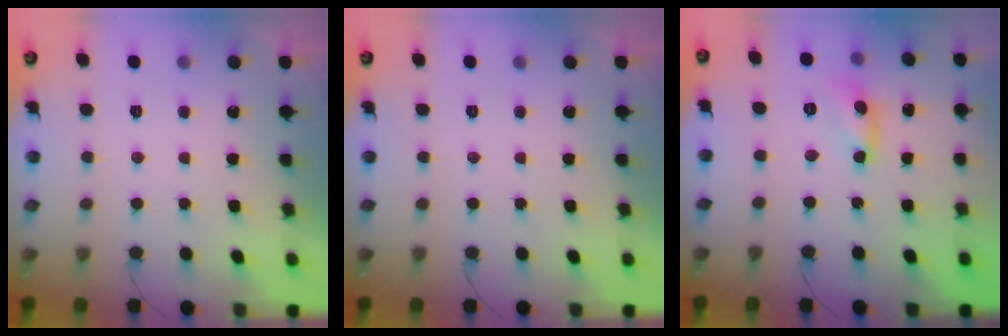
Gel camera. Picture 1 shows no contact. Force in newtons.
{"total": 0.0}
{"total": 4.9, "press": 4.8, "slide": 0.4}